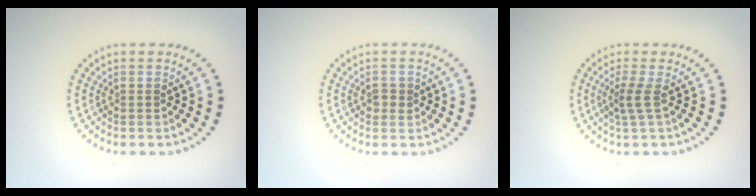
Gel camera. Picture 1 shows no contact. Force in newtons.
{"total": 1.2, "press": 1.2, "slide": 0.2}
{"total": 1.8, "press": 1.2, "slide": 1.3}